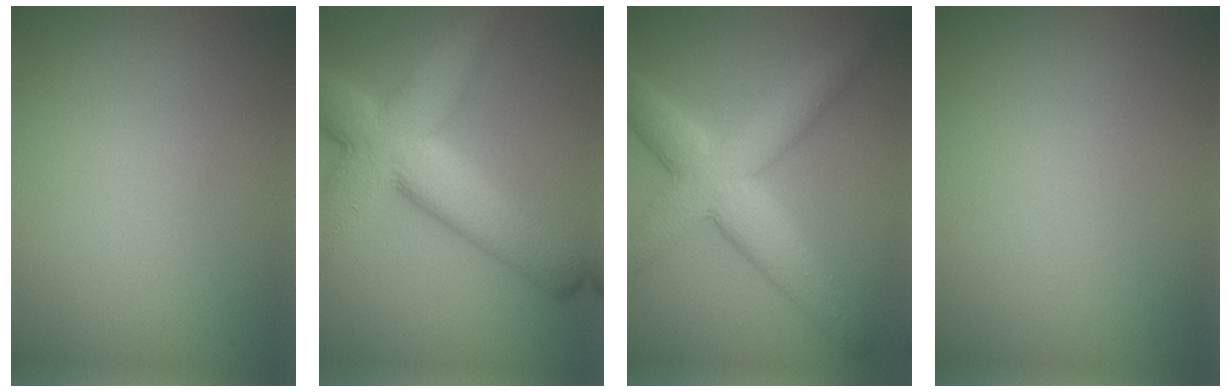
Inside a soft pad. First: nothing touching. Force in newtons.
{"total": 10.9, "press": 10.9, "slide": 0.6}
{"total": 7.9, "press": 7.9, "slide": 0.3}
{"total": 0.0}